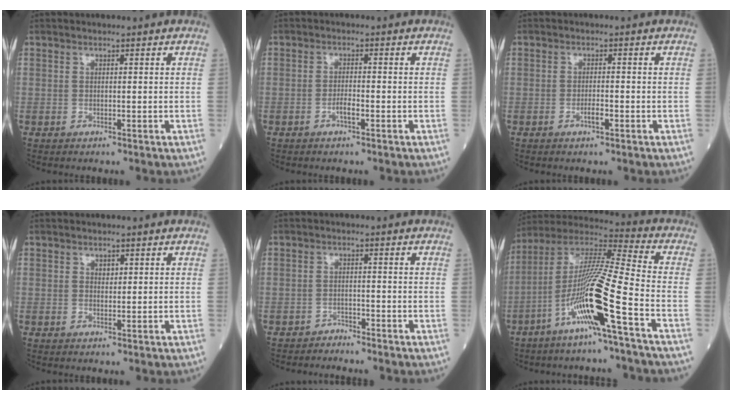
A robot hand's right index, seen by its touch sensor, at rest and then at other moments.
{"total": 1.9, "force": [-0.9, 0.3, 1.6], "torque": [-0.028, 0.002, -0.016]}
{"total": 1.7, "force": [-0.8, 0.3, 1.4], "torque": [-0.025, 0.001, -0.013]}
{"total": 1.0, "force": [0.5, 0.6, 0.5], "torque": [-0.004, -0.003, 0.008]}
{"total": 1.6, "force": [-1.6, 0.0, -0.5], "torque": [0.010, -0.006, -0.026]}
{"total": 15.4, "force": [-6.4, -0.9, 14.0], "torque": [-0.278, -0.006, -0.128]}